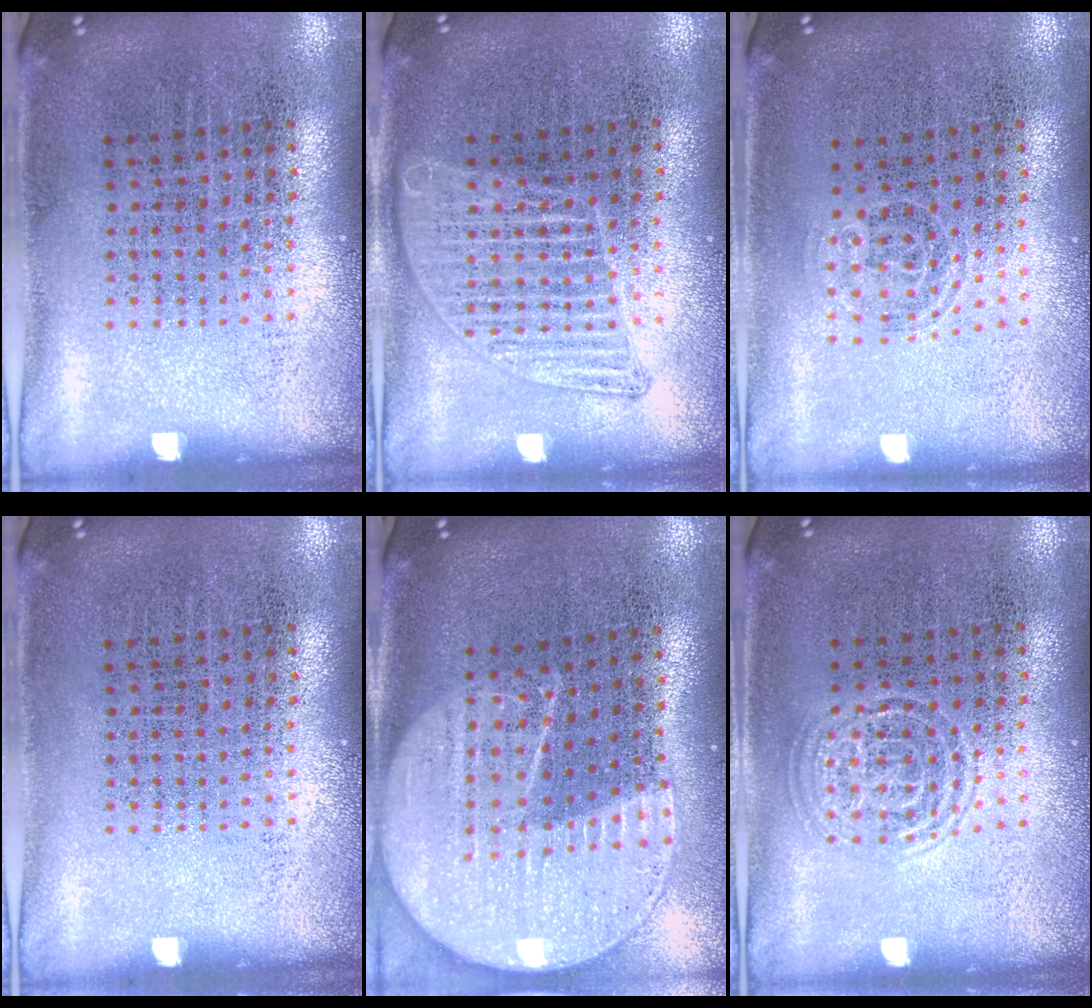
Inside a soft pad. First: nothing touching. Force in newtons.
{"total": 2.1, "press": 2.1, "slide": 0.3}
{"total": 0.8, "press": 0.5, "slide": 0.5}
{"total": 0.0}
{"total": 2.2, "press": 1.9, "slide": 1.1}
{"total": 1.4, "press": 1.3, "slide": 0.3}